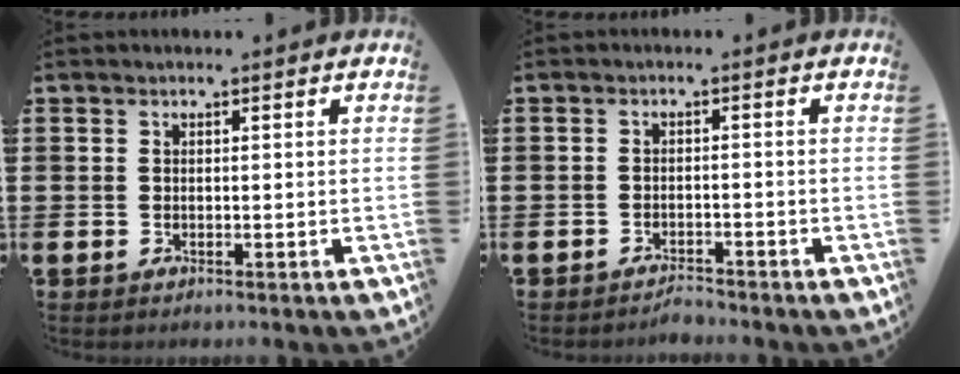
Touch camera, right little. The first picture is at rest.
{"total": 1.6, "force": [-1.6, 0.1, 0.1], "torque": [-0.007, 0.003, -0.034]}